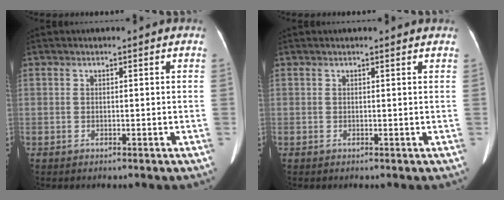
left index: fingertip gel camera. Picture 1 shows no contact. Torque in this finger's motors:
{"motor_torque": [-0.52, 0.51, -0.75, -0.21]}